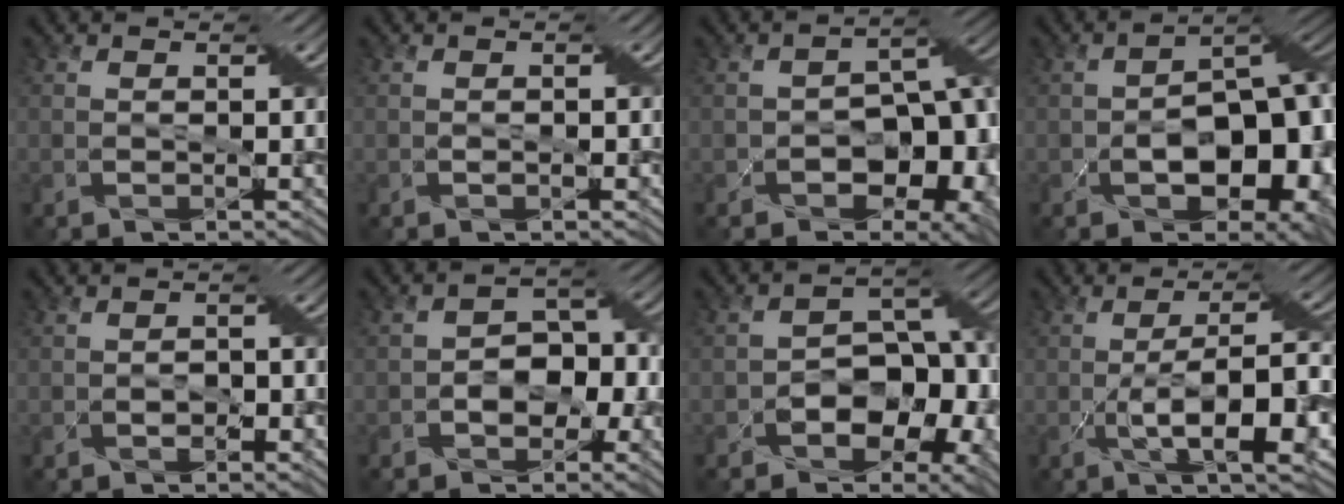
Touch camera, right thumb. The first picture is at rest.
{"total": 0.8, "force": [-0.3, 0.3, 0.6], "torque": [-0.010, 0.003, -0.003]}
{"total": 11.4, "force": [-3.9, 7.3, 7.9], "torque": [-0.103, -0.026, -0.061]}
{"total": 15.0, "force": [-3.8, 9.1, 11.3], "torque": [-0.138, -0.026, -0.038]}
{"total": 2.3, "force": [-0.9, 1.4, 1.6], "torque": [-0.024, 0.002, -0.011]}
{"total": 6.0, "force": [-1.7, 4.2, 4.0], "torque": [-0.043, 0.010, -0.033]}
{"total": 10.2, "force": [-3.5, 6.6, 6.9], "torque": [-0.088, -0.006, -0.061]}
{"total": 10.9, "force": [-2.7, 2.8, 10.2], "torque": [-0.168, 0.005, -0.041]}